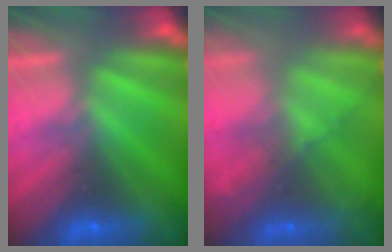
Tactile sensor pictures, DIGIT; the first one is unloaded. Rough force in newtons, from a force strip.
{"total": 7.4}